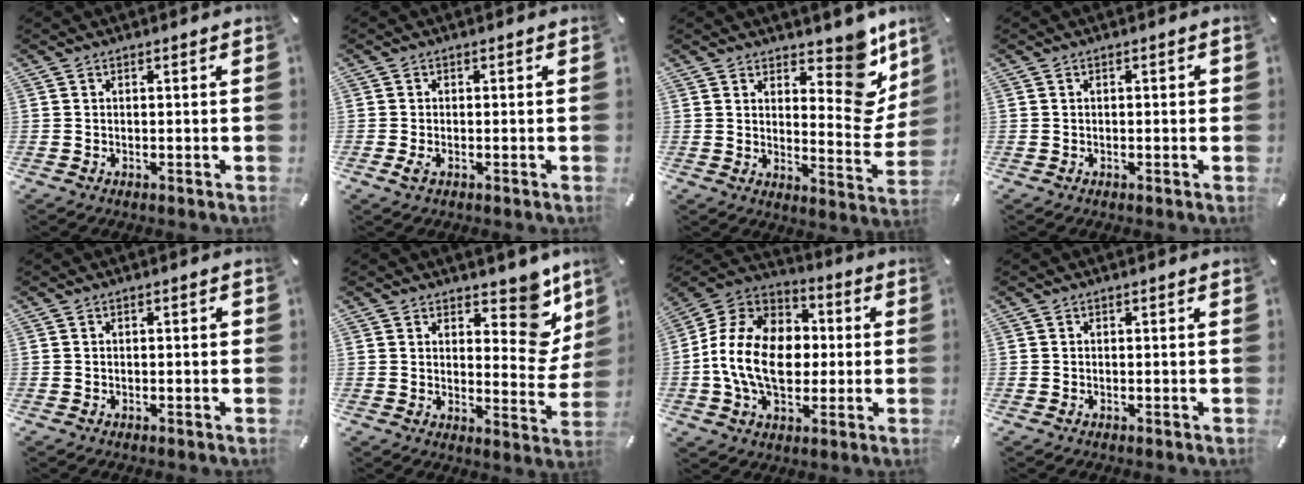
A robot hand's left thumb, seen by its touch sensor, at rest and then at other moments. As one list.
[{"total": 1.5, "force": [-0.6, 0.8, 1.1], "torque": [-0.019, 0.000, -0.009]}, {"total": 13.4, "force": [8.5, 6.5, 8.0], "torque": [-0.073, -0.081, 0.149]}, {"total": 1.0, "force": [-0.2, 0.6, 0.9], "torque": [-0.016, 0.003, -0.004]}, {"total": 1.2, "force": [-0.2, 0.6, 1.0], "torque": [-0.019, 0.003, -0.005]}, {"total": 11.6, "force": [7.2, 6.0, 6.9], "torque": [-0.057, -0.061, 0.122]}, {"total": 15.9, "force": [-2.5, 12.0, 10.1], "torque": [-0.223, 0.023, -0.044]}, {"total": 0.0}]